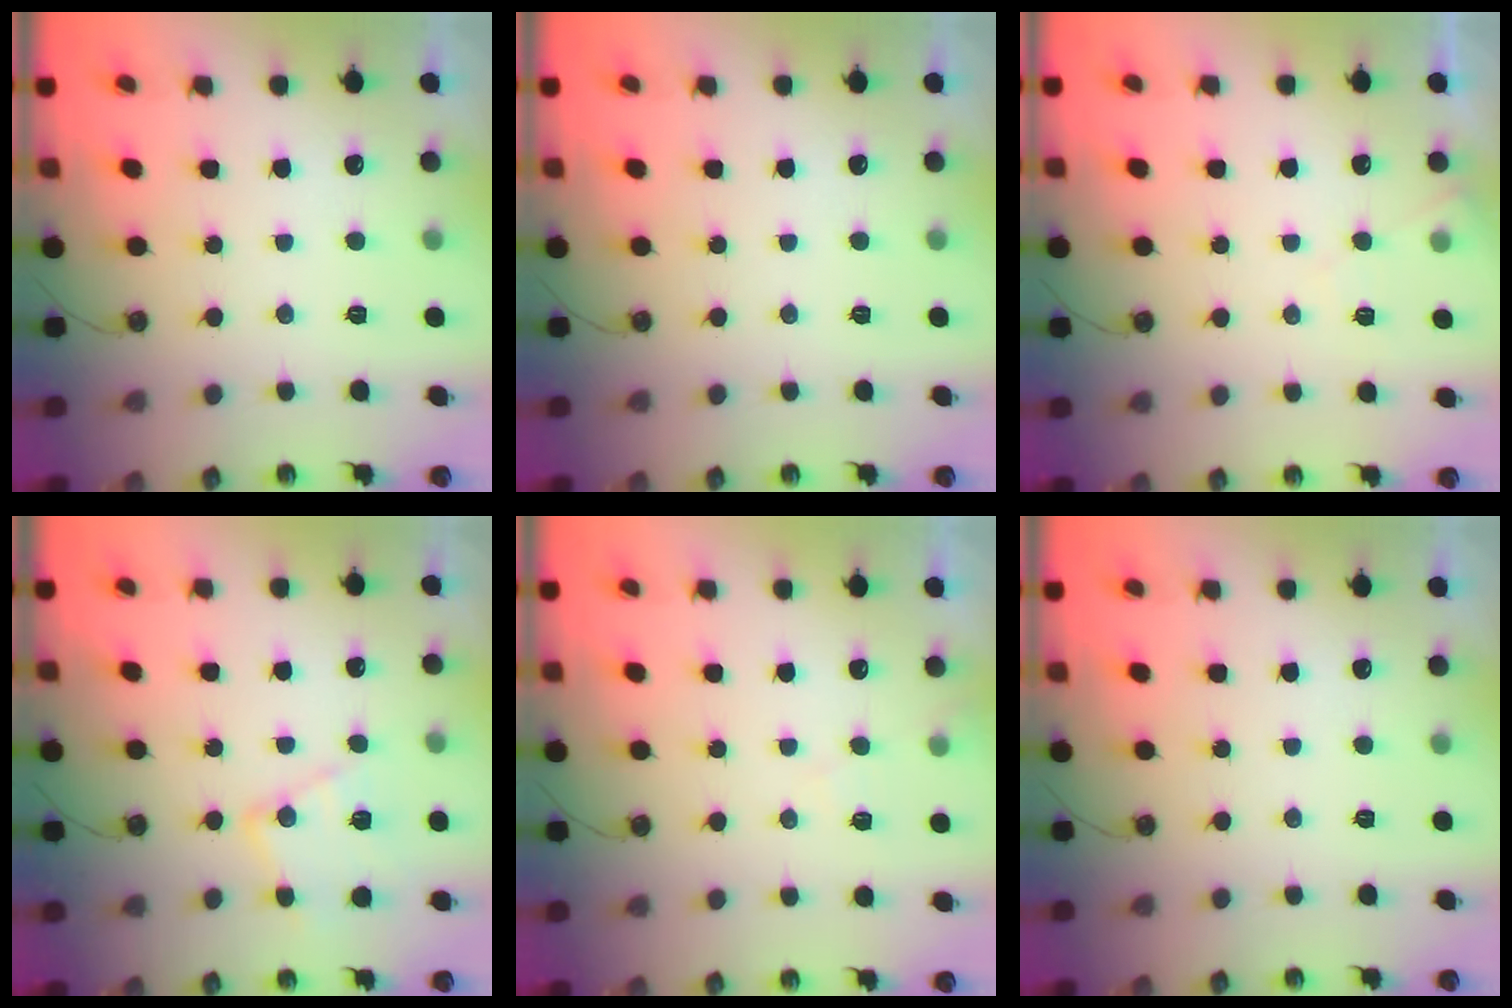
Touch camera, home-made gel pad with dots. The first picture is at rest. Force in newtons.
{"total": 0.0}
{"total": 5.4, "press": 5.3, "slide": 0.8}
{"total": 12.7, "press": 12.6, "slide": 0.9}
{"total": 6.3, "press": 6.2, "slide": 0.7}
{"total": 0.0}